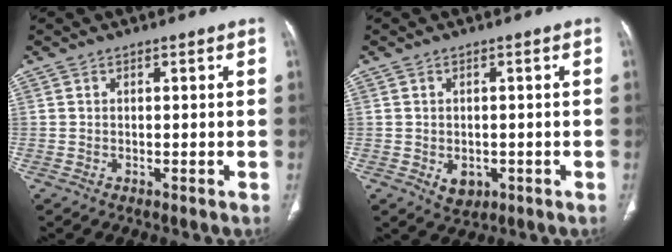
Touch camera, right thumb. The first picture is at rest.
{"total": 3.4, "force": [-1.0, 2.6, 2.1], "torque": [-0.021, 0.000, -0.003]}